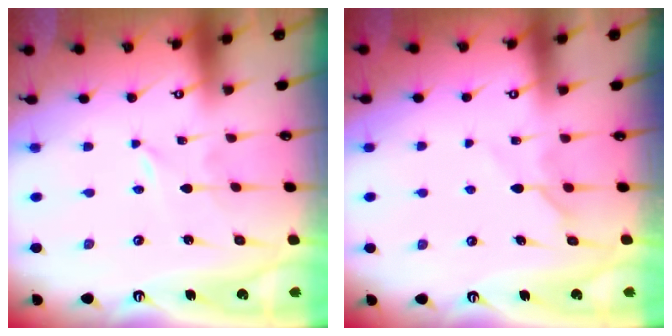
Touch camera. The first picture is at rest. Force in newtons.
{"total": 5.5, "press": 5.5, "slide": 0.6}